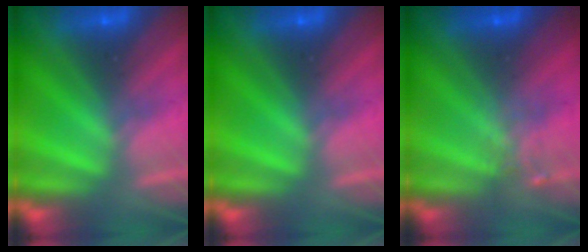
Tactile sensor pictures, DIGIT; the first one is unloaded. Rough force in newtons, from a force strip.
{"total": 0.0}
{"total": 2.2}